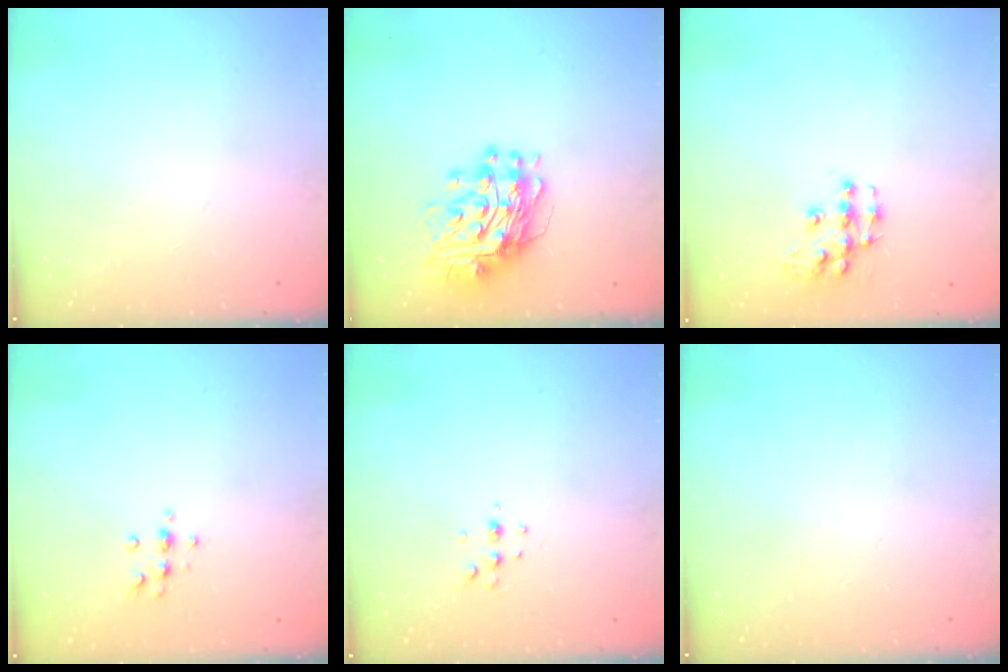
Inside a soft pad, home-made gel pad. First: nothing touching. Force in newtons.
{"total": 11.7, "press": 11.7, "slide": 1.1}
{"total": 9.7, "press": 9.7, "slide": 0.7}
{"total": 4.9, "press": 4.8, "slide": 1.2}
{"total": 4.4, "press": 4.0, "slide": 1.8}
{"total": 0.0}